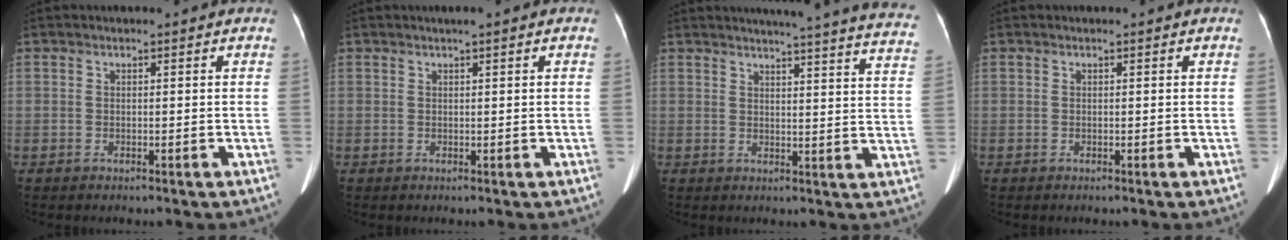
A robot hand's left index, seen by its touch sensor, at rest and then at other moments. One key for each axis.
{"total": 0.9, "fx": 0.5, "fy": 0.0, "fz": 0.7, "tx": -0.013, "ty": 0.005, "tz": 0.007}
{"total": 24.7, "fx": 23.0, "fy": 0.5, "fz": 9.1, "tx": -0.117, "ty": -0.086, "tz": 0.248}
{"total": 0.0}